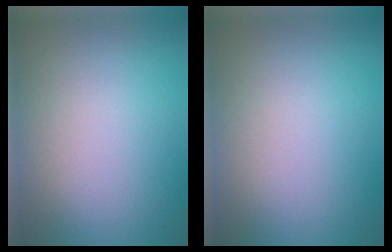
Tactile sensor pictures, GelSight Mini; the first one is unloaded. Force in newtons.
{"total": 0.0}